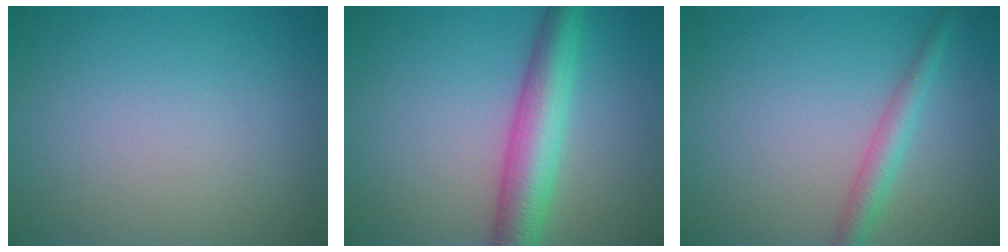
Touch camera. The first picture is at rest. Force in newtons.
{"total": 6.0, "press": 6.0, "slide": 0.2}
{"total": 2.5, "press": 2.5, "slide": 0.0}